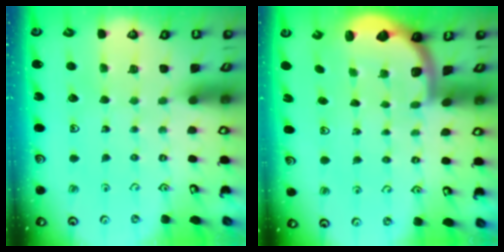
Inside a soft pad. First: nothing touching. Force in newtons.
{"total": 1.9, "press": 1.8, "slide": 0.5}